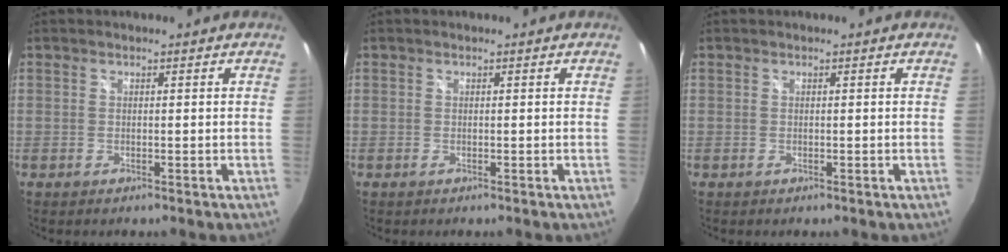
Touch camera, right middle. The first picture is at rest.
{"total": 0.0}
{"total": 0.0}